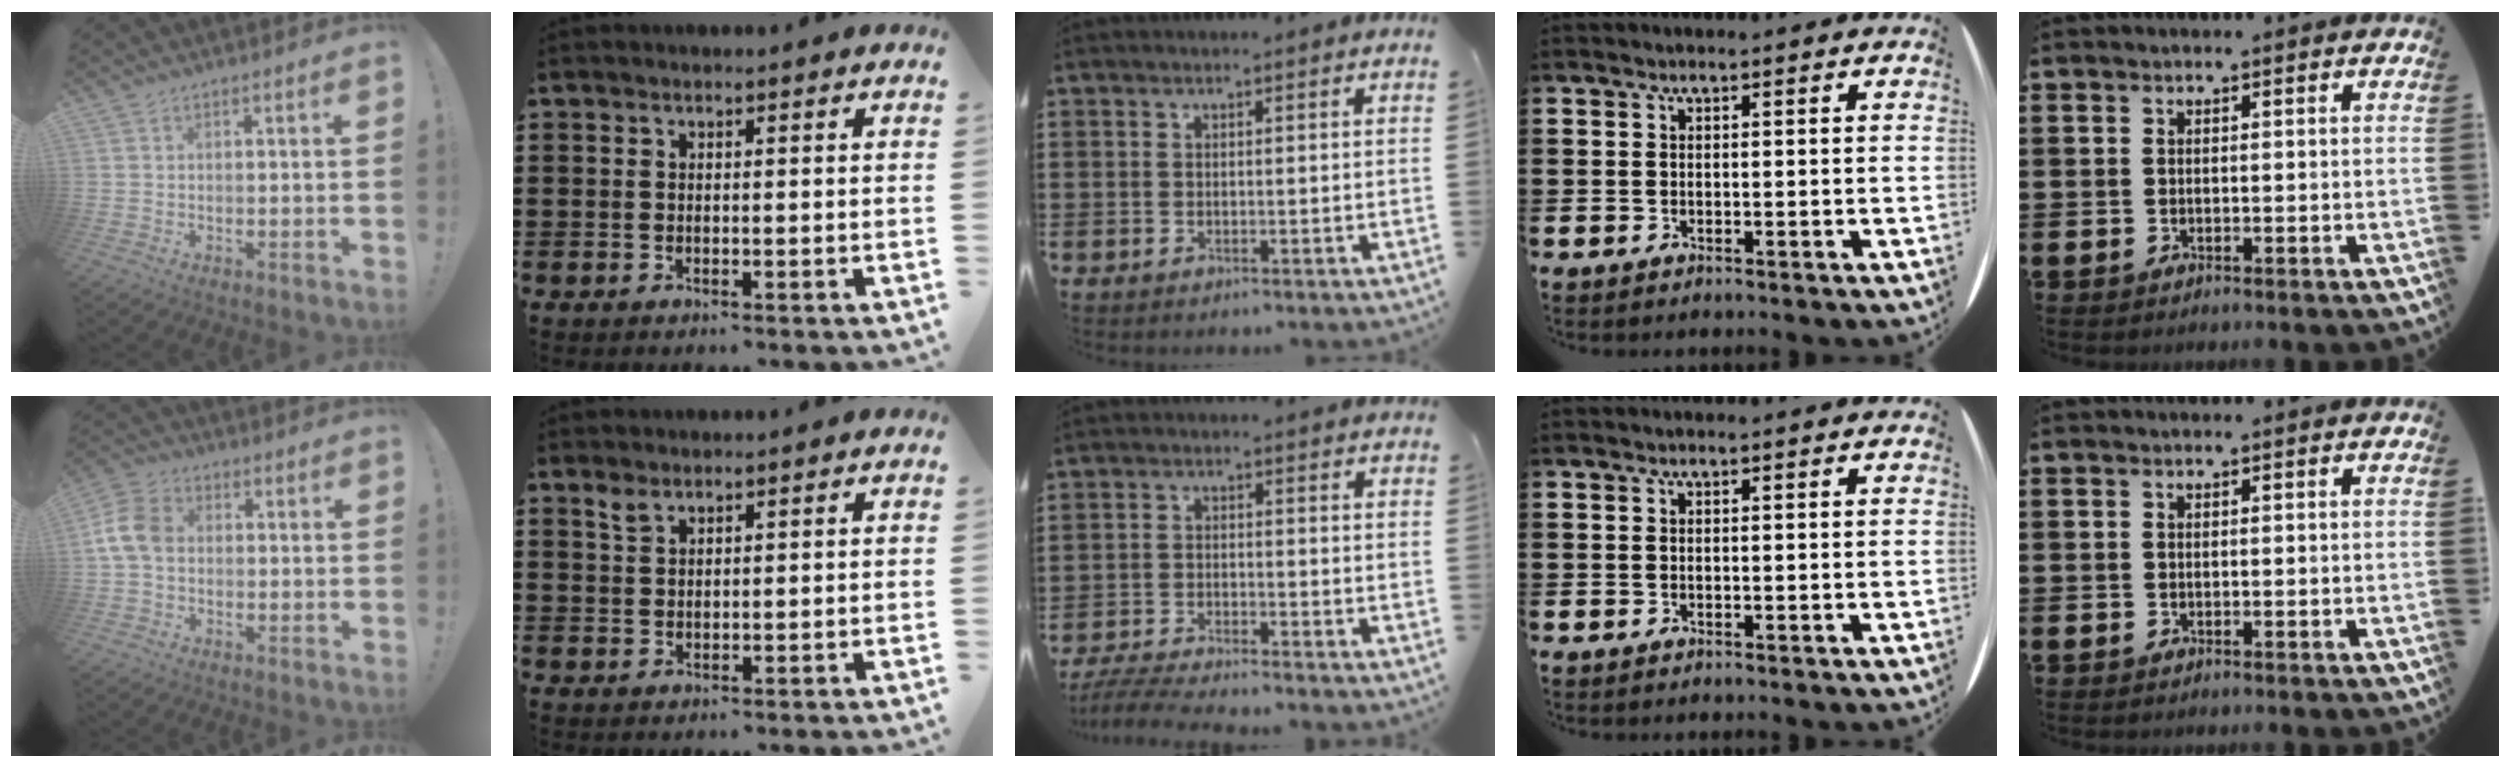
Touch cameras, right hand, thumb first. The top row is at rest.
{"thumb": {"total": 9.3, "force": [0.1, 6.6, 6.5], "torque": [-0.137, 0.013, 0.008]}, "index": {"total": 1.9, "force": [1.5, 0.7, 0.8], "torque": [-0.020, 0.001, 0.029]}, "middle": {"total": 4.3, "force": [-4.1, -0.1, 1.2], "torque": [-0.036, -0.013, -0.085]}}